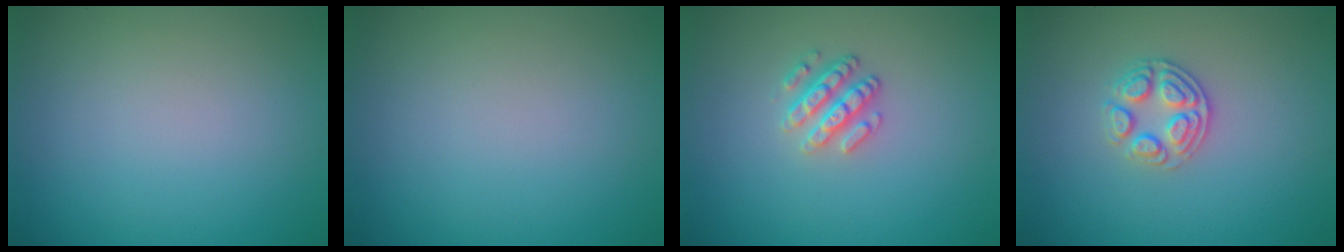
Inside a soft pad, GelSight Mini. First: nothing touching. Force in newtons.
{"total": 0.0}
{"total": 2.5, "press": 2.3, "slide": 0.9}
{"total": 2.6, "press": 2.5, "slide": 0.9}